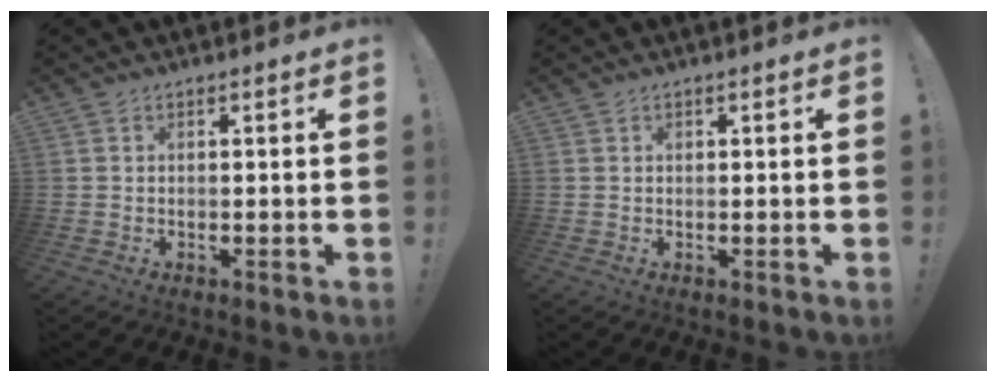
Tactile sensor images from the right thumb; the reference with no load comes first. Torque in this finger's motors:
{"motor_torque": [-0.10, 0.04, 0.22, -0.18, -0.11]}